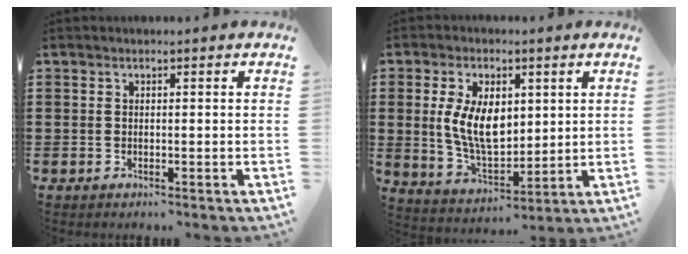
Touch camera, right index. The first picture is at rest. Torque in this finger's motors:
{"motor_torque": [1.08, -0.20, 0.44, 0.21]}